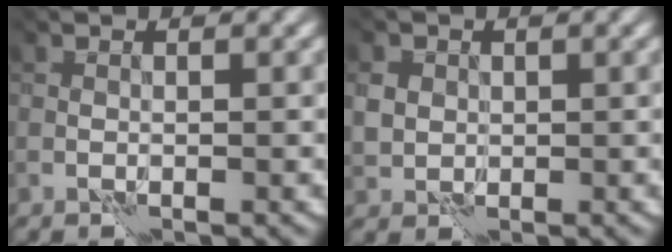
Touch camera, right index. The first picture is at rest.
{"total": 1.8, "force": [0.8, 1.6, 0.1], "torque": [-0.010, 0.004, 0.012]}